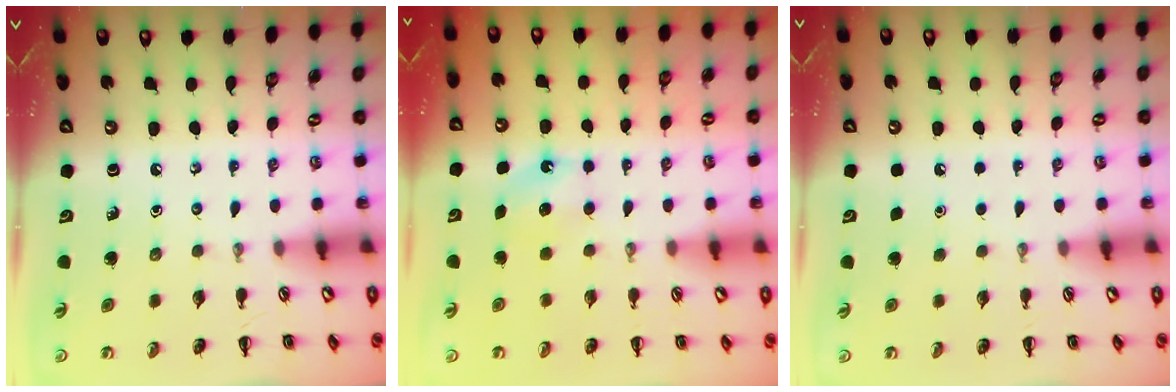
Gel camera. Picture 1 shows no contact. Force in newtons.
{"total": 5.0, "press": 4.8, "slide": 1.4}
{"total": 1.6, "press": 1.6, "slide": 0.1}